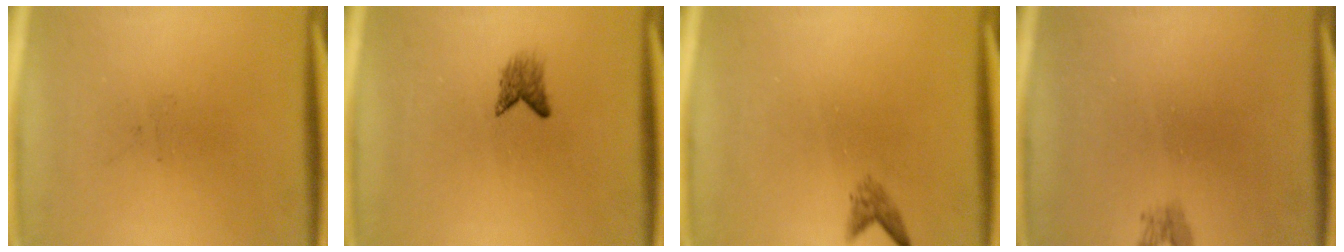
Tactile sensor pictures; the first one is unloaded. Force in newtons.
{"total": 1.9}
{"total": 1.3}
{"total": 1.1}